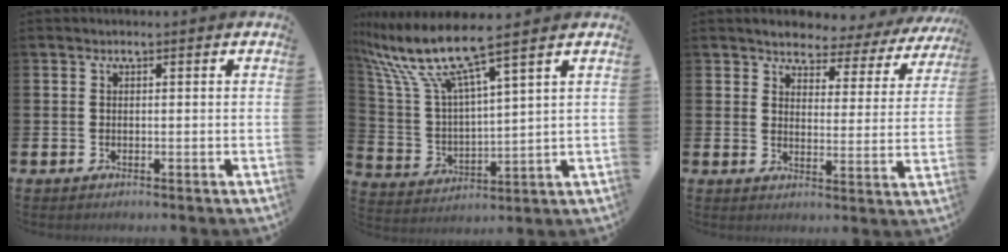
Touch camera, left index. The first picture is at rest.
{"total": 9.7, "force": [8.0, 0.4, 5.4], "torque": [-0.141, -0.047, 0.132]}
{"total": 3.4, "force": [3.3, 0.7, 0.2], "torque": [-0.028, -0.032, 0.050]}